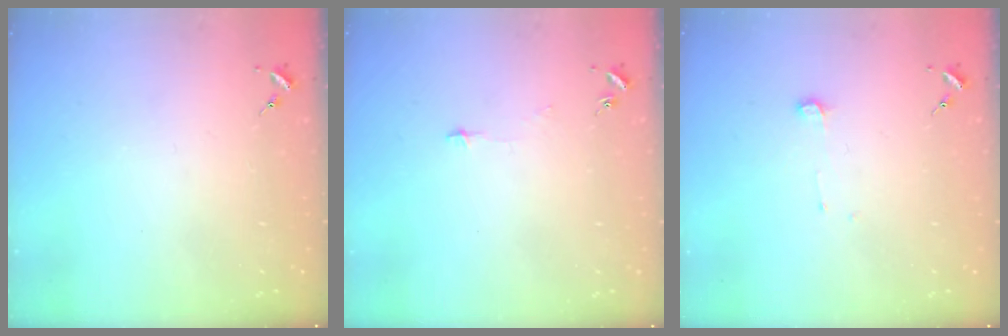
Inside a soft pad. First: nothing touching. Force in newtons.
{"total": 3.6, "press": 3.6, "slide": 0.3}
{"total": 3.6, "press": 3.6, "slide": 0.4}